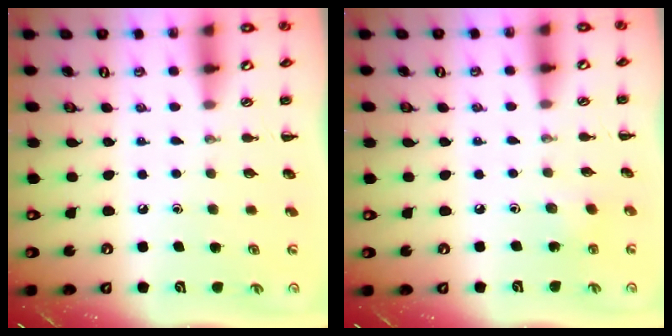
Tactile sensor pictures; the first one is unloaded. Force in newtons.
{"total": 2.6, "press": 2.5, "slide": 0.9}